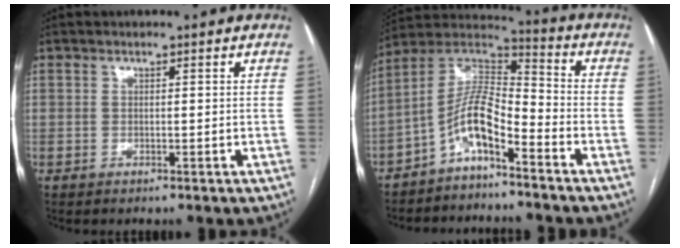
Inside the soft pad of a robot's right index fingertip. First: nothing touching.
{"total": 9.4, "force": [-5.3, 2.4, 7.4], "torque": [-0.150, 0.031, -0.104]}